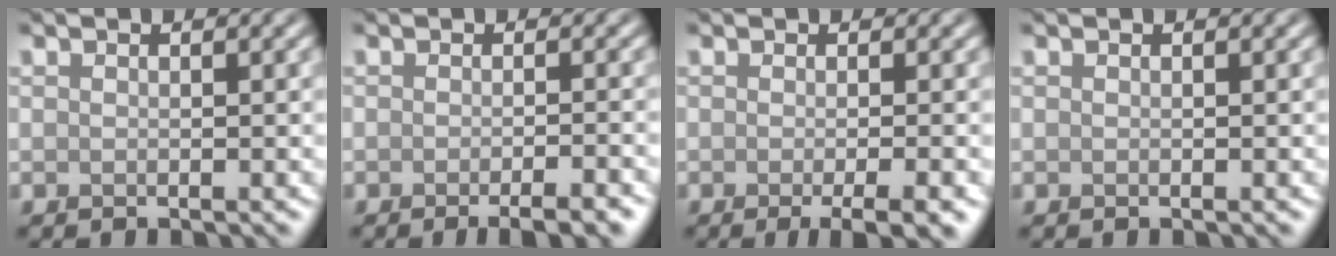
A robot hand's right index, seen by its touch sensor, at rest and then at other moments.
{"total": 3.8, "force": [-2.3, 0.8, 2.9], "torque": [-0.028, 0.004, -0.030]}
{"total": 4.0, "force": [-1.5, 0.9, 3.6], "torque": [-0.040, -0.004, -0.019]}
{"total": 0.0}